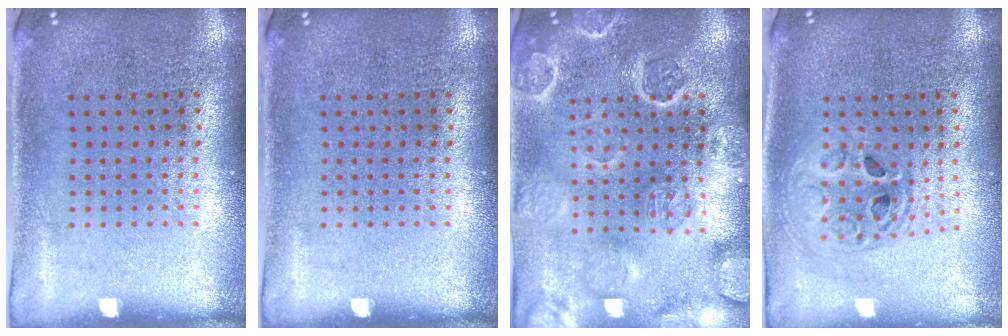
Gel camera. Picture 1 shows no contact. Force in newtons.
{"total": 0.0}
{"total": 3.3, "press": 3.1, "slide": 1.1}
{"total": 1.8, "press": 1.5, "slide": 1.0}